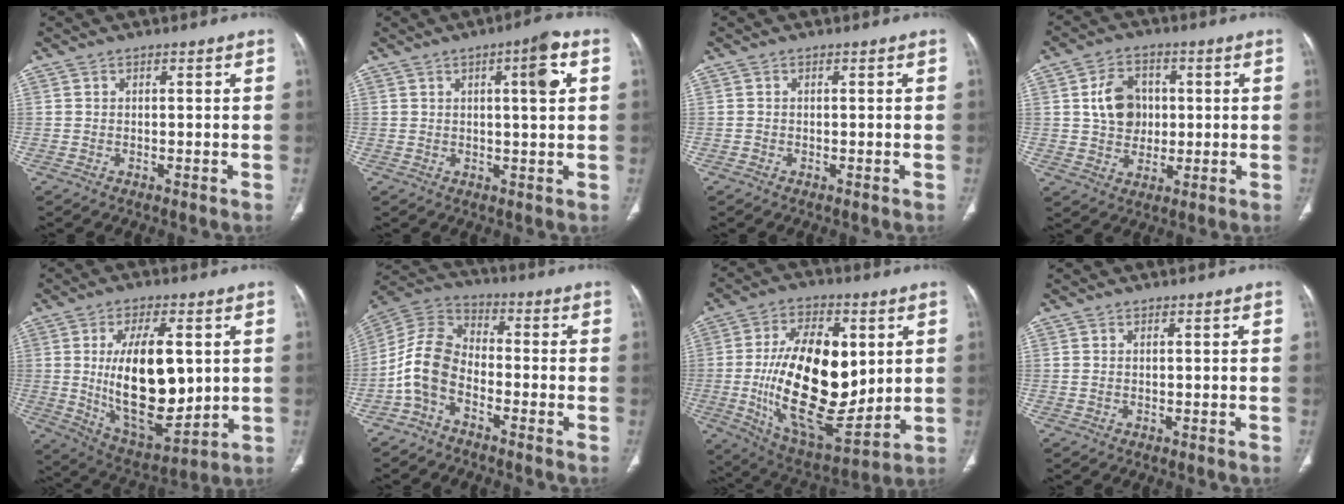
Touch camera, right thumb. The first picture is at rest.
{"total": 6.8, "force": [1.8, 1.4, 6.4], "torque": [-0.090, 0.003, 0.023]}
{"total": 1.4, "force": [-1.0, 0.9, 0.1], "torque": [-0.006, 0.004, -0.025]}
{"total": 8.9, "force": [1.2, 7.1, 5.2], "torque": [-0.061, 0.000, 0.020]}
{"total": 16.3, "force": [1.6, 7.3, 14.4], "torque": [-0.225, -0.031, 0.044]}
{"total": 9.4, "force": [-3.8, 5.8, 6.3], "torque": [-0.127, 0.048, -0.091]}
{"total": 25.5, "force": [1.4, 12.8, 21.9], "torque": [-0.359, -0.028, 0.035]}
{"total": 0.6, "force": [0.1, 0.2, 0.6], "torque": [-0.022, 0.005, 0.006]}